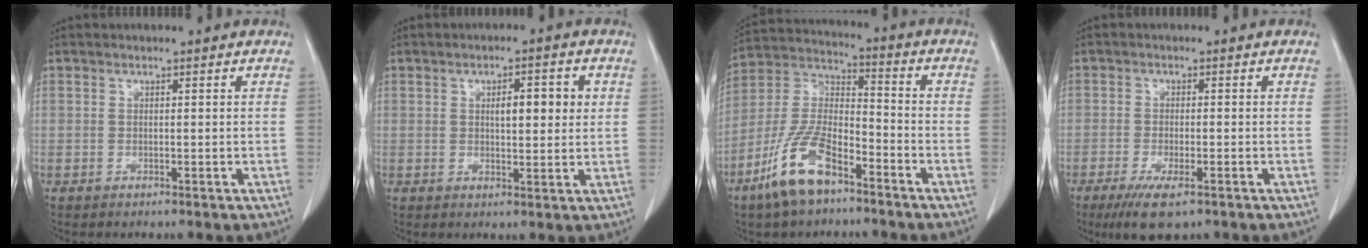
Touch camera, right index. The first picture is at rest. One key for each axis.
{"total": 5.2, "fx": 1.3, "fy": 1.6, "fz": 4.8, "tx": -0.073, "ty": 0.007, "tz": 0.019}
{"total": 12.7, "fx": -7.9, "fy": 4.7, "fz": 8.8, "tx": -0.193, "ty": -0.003, "tz": -0.154}
{"total": 6.0, "fx": -3.6, "fy": 1.4, "fz": 4.5, "tx": -0.082, "ty": -0.014, "tz": -0.056}